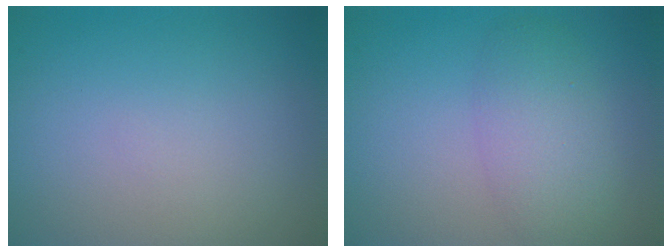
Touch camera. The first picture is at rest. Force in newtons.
{"total": 3.7, "press": 3.7, "slide": 0.1}